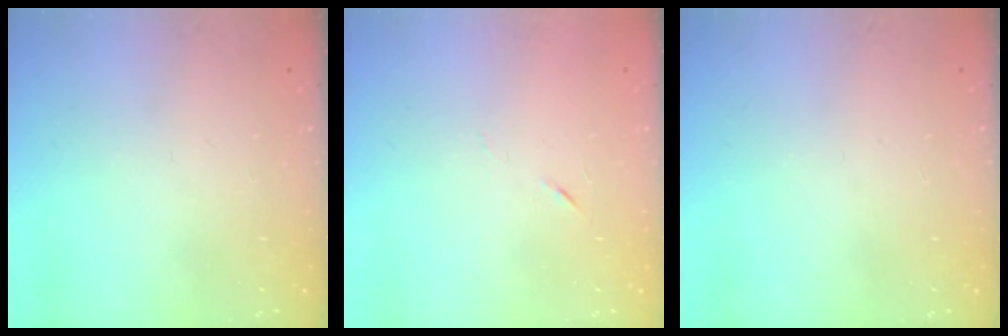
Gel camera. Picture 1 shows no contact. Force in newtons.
{"total": 3.8, "press": 3.7, "slide": 1.1}
{"total": 0.0}